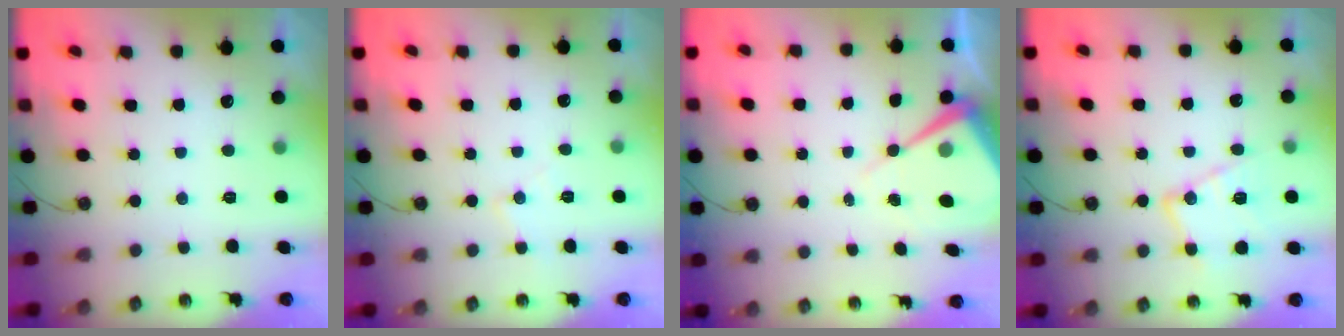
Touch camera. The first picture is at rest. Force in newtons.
{"total": 5.6, "press": 5.6, "slide": 0.4}
{"total": 7.6, "press": 7.6, "slide": 0.7}
{"total": 14.2, "press": 14.2, "slide": 0.8}